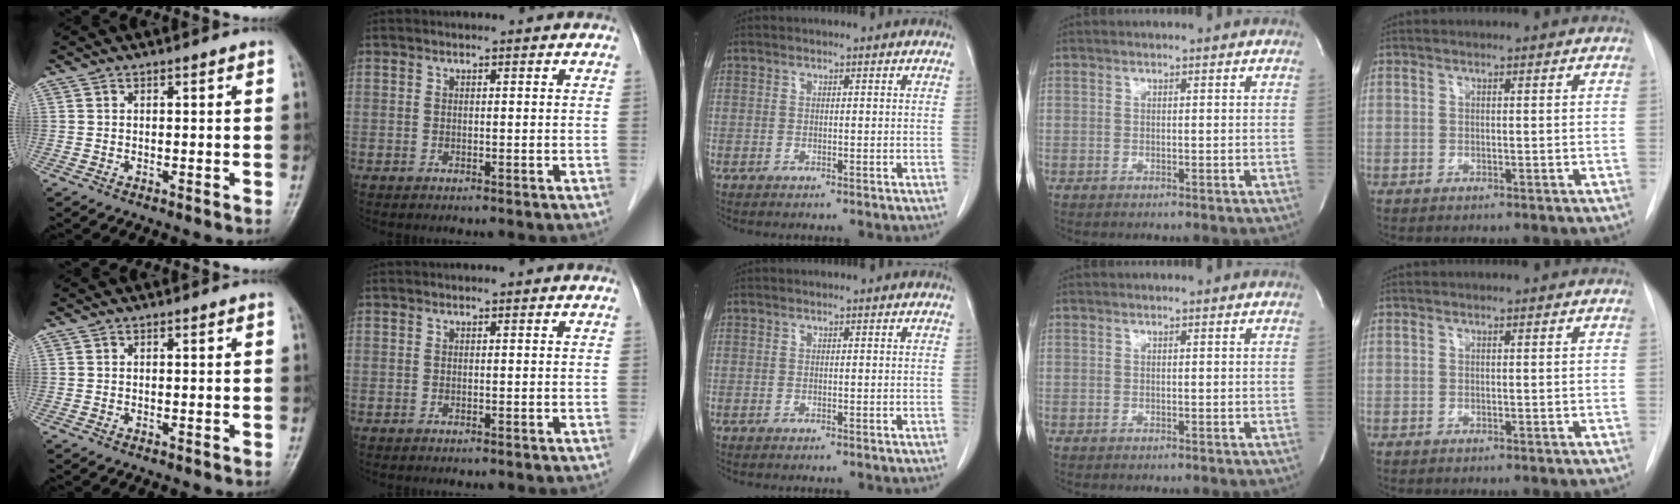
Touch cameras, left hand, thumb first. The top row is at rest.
{}